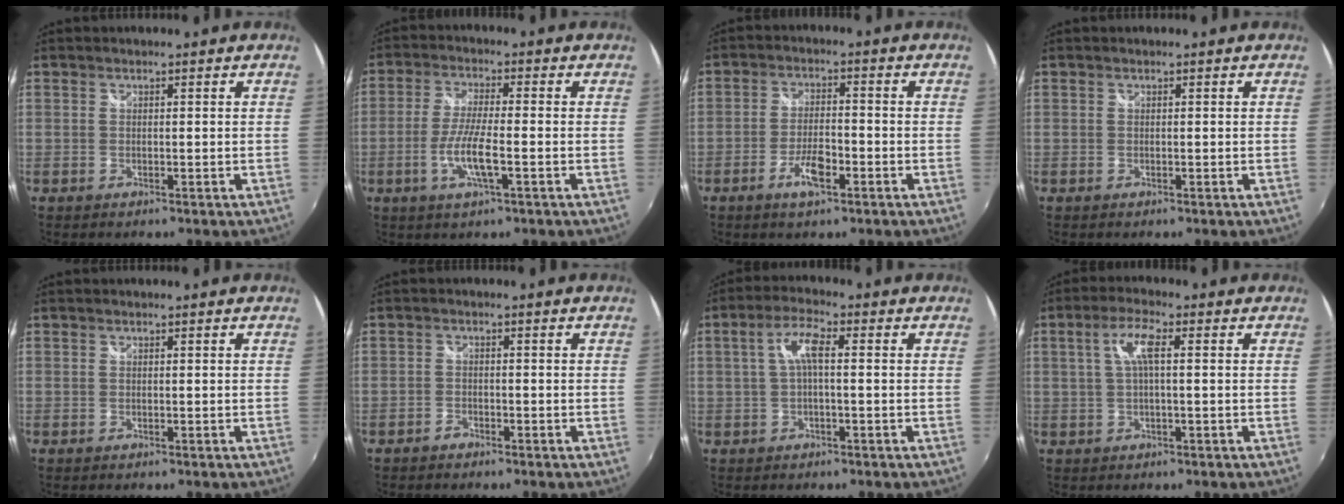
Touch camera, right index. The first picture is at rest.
{"total": 7.4, "force": [-2.5, 0.8, 6.9], "torque": [-0.141, -0.006, -0.048]}
{"total": 5.9, "force": [-3.1, 1.9, 4.6], "torque": [-0.098, -0.001, -0.056]}
{"total": 0.0}
{"total": 0.0}
{"total": 1.7, "force": [-1.5, 0.9, 0.2], "torque": [-0.010, 0.002, -0.028]}
{"total": 5.0, "force": [0.2, 1.2, 4.9], "torque": [-0.096, 0.012, 0.006]}
{"total": 5.0, "force": [0.7, 0.9, 4.9], "torque": [-0.094, 0.008, 0.015]}